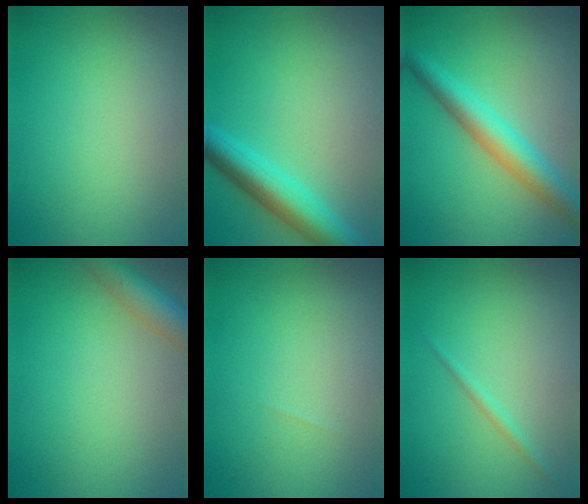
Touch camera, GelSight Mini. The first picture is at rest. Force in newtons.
{"total": 5.3, "press": 5.3, "slide": 0.2}
{"total": 4.9, "press": 4.9, "slide": 0.1}
{"total": 3.9, "press": 3.9, "slide": 0.3}
{"total": 0.0}
{"total": 0.8, "press": 0.8, "slide": 0.1}